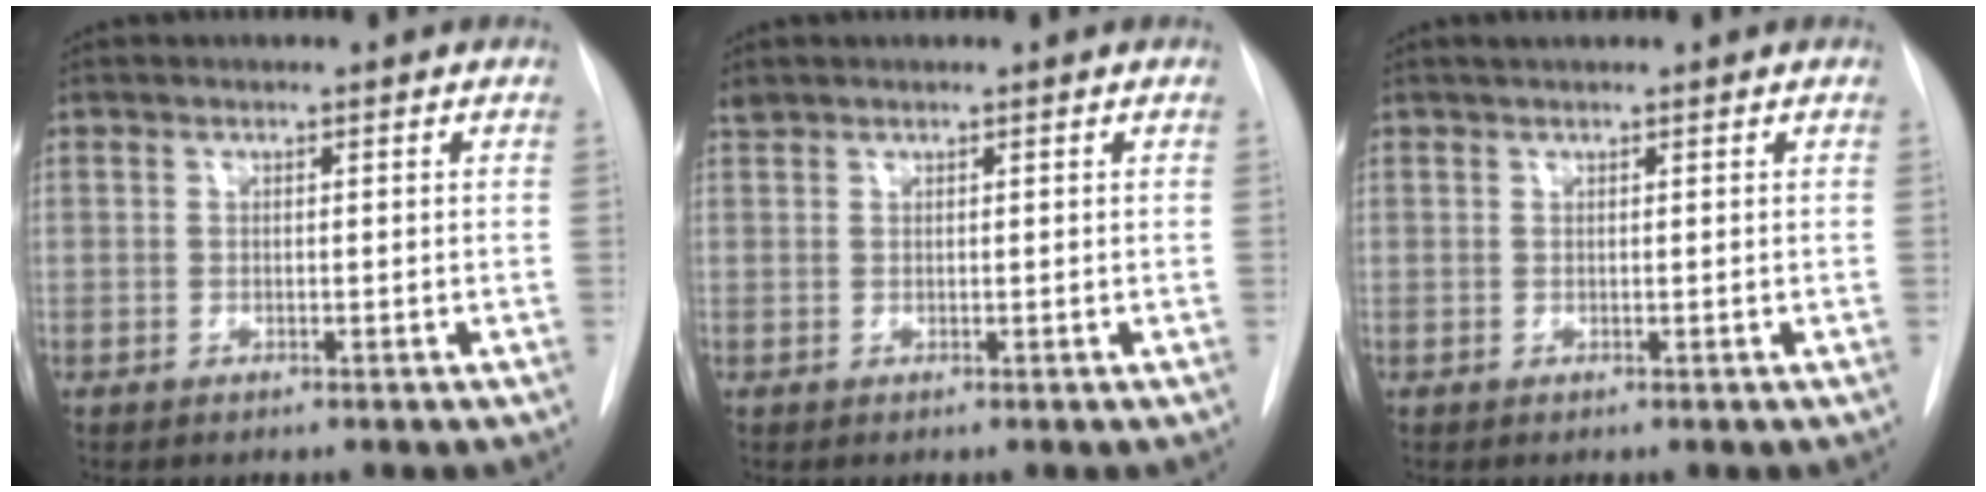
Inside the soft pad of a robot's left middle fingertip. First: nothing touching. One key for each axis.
{"total": 0.7, "fx": 0.7, "fy": 0.1, "fz": -0.1, "tx": -0.008, "ty": 0.010, "tz": 0.018}
{"total": 1.1, "fx": 1.0, "fy": 0.1, "fz": 0.6, "tx": -0.013, "ty": 0.009, "tz": 0.017}